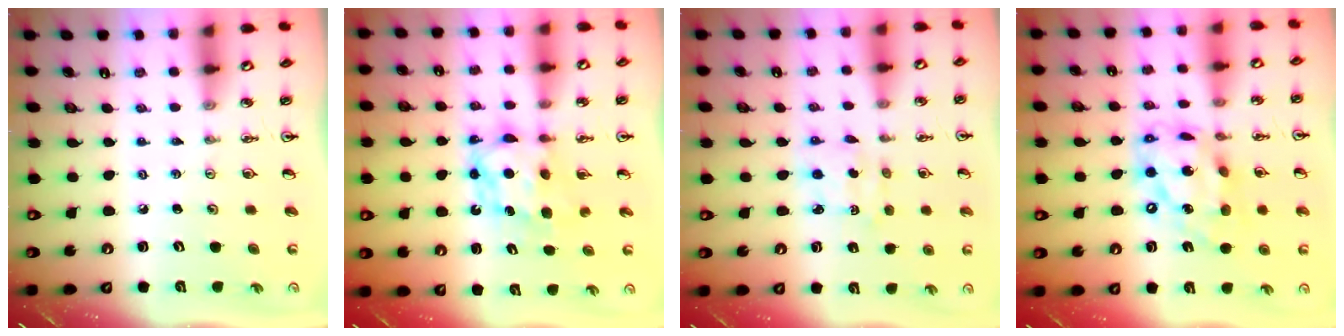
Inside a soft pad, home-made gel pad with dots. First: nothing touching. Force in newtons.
{"total": 6.5, "press": 6.5, "slide": 0.4}
{"total": 2.7, "press": 2.7, "slide": 0.0}
{"total": 16.4, "press": 16.3, "slide": 1.3}